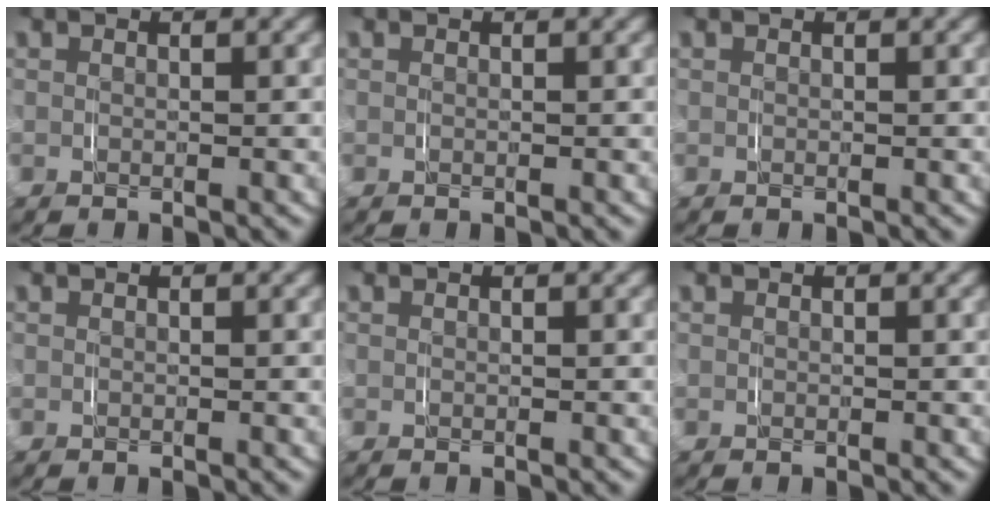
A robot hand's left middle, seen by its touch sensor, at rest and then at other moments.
{"total": 0.0}
{"total": 0.0}
{"total": 0.0}
{"total": 0.0}
{"total": 0.0}